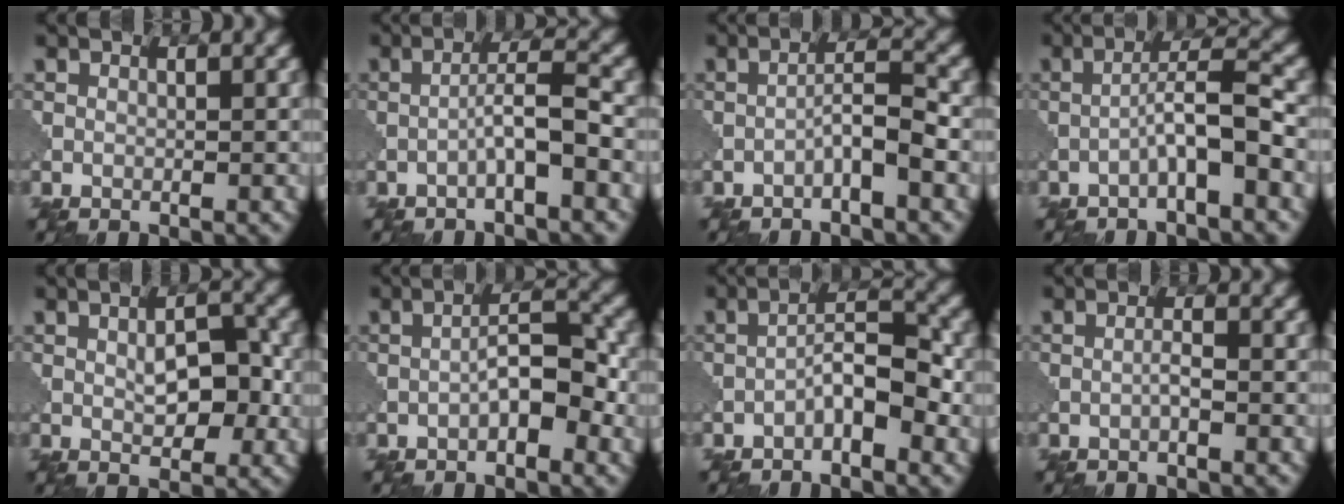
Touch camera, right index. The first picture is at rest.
{"total": 3.2, "force": [-1.3, 0.2, 2.9], "torque": [-0.051, 0.016, -0.030]}
{"total": 2.9, "force": [-1.5, 0.3, 2.5], "torque": [-0.045, 0.016, -0.034]}
{"total": 4.1, "force": [-1.7, 0.4, 3.7], "torque": [-0.062, 0.021, -0.037]}
{"total": 3.9, "force": [0.0, 2.0, 3.4], "torque": [-0.056, 0.000, 0.001]}
{"total": 3.6, "force": [-1.4, 1.3, 3.1], "torque": [-0.049, 0.013, -0.026]}
{"total": 4.0, "force": [-1.9, 1.3, 3.3], "torque": [-0.051, 0.017, -0.038]}
{"total": 1.0, "force": [-0.5, 0.0, 0.9], "torque": [-0.016, 0.004, -0.011]}